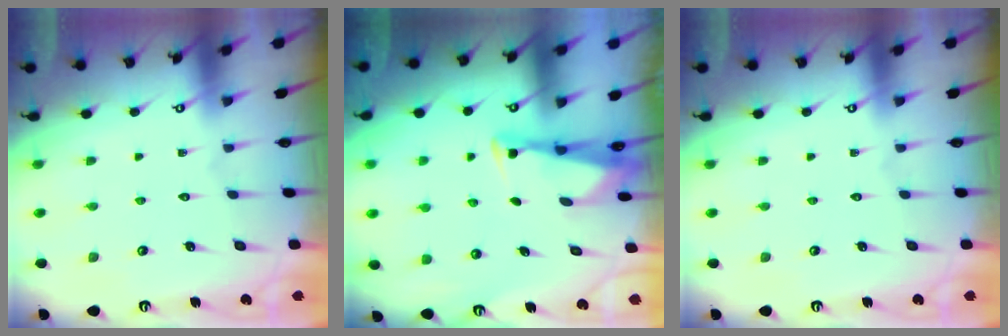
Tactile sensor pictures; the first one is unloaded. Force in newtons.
{"total": 2.8, "press": 2.7, "slide": 0.4}
{"total": 0.0}